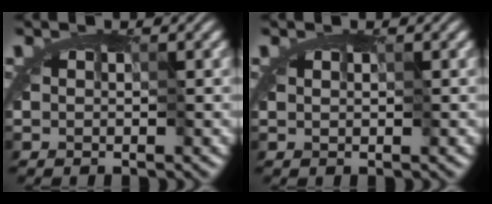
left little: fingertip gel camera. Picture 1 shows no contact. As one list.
[{"total": 0.0}]